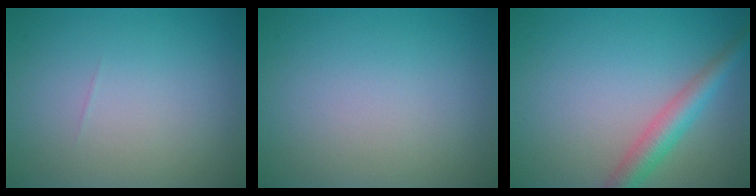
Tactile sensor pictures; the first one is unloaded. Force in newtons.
{"total": 0.0}
{"total": 3.6, "press": 3.6, "slide": 0.1}